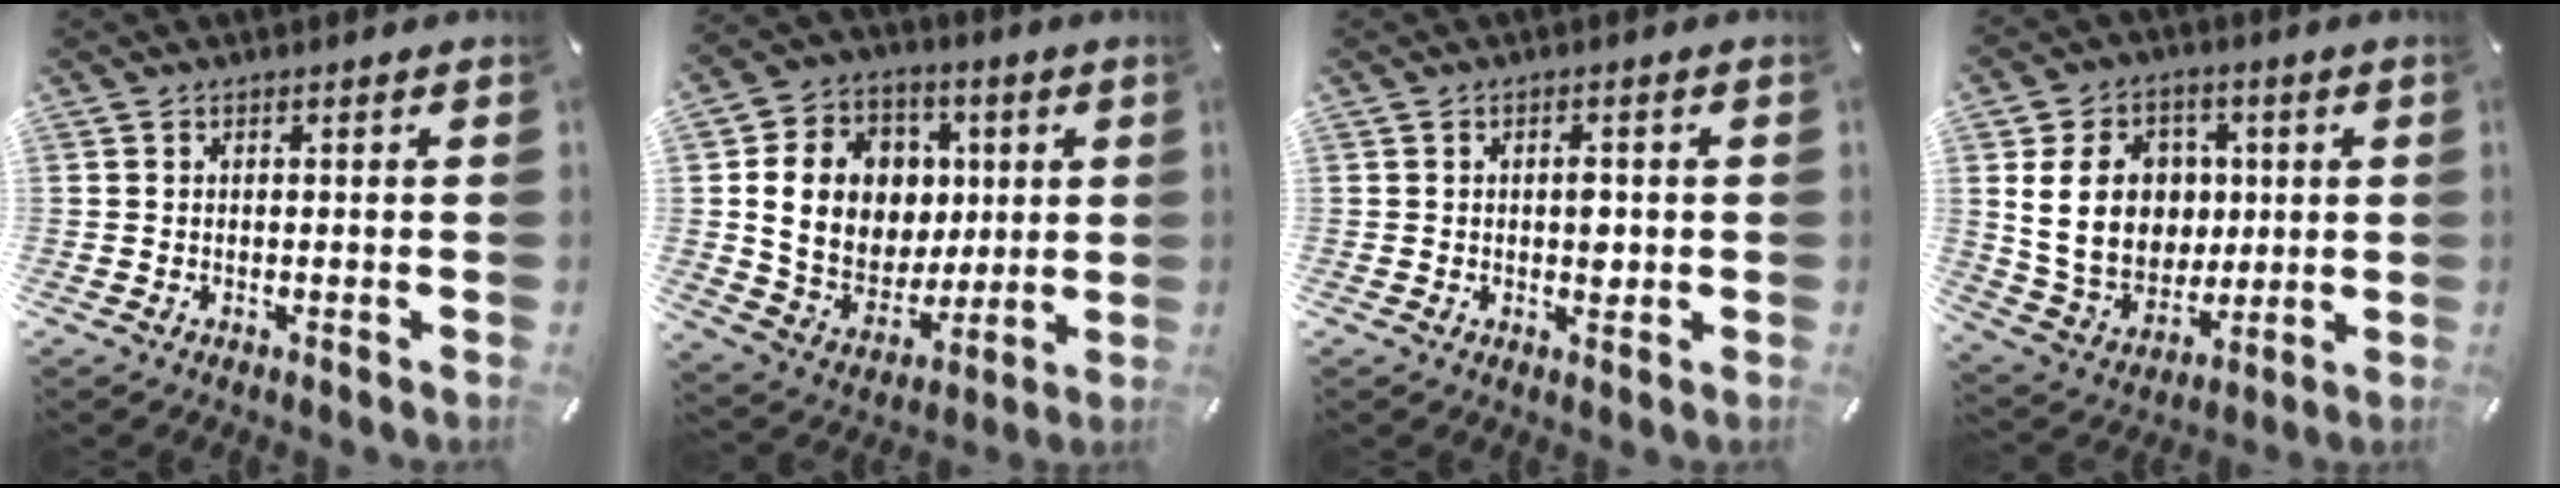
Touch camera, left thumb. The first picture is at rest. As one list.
[{"total": 16.3, "force": [3.1, 14.2, 7.4], "torque": [-0.130, -0.009, 0.072]}, {"total": 3.6, "force": [0.1, 2.2, 2.8], "torque": [-0.031, -0.005, -0.005]}, {"total": 16.0, "force": [2.6, 13.5, 8.2], "torque": [-0.152, 0.006, 0.058]}]